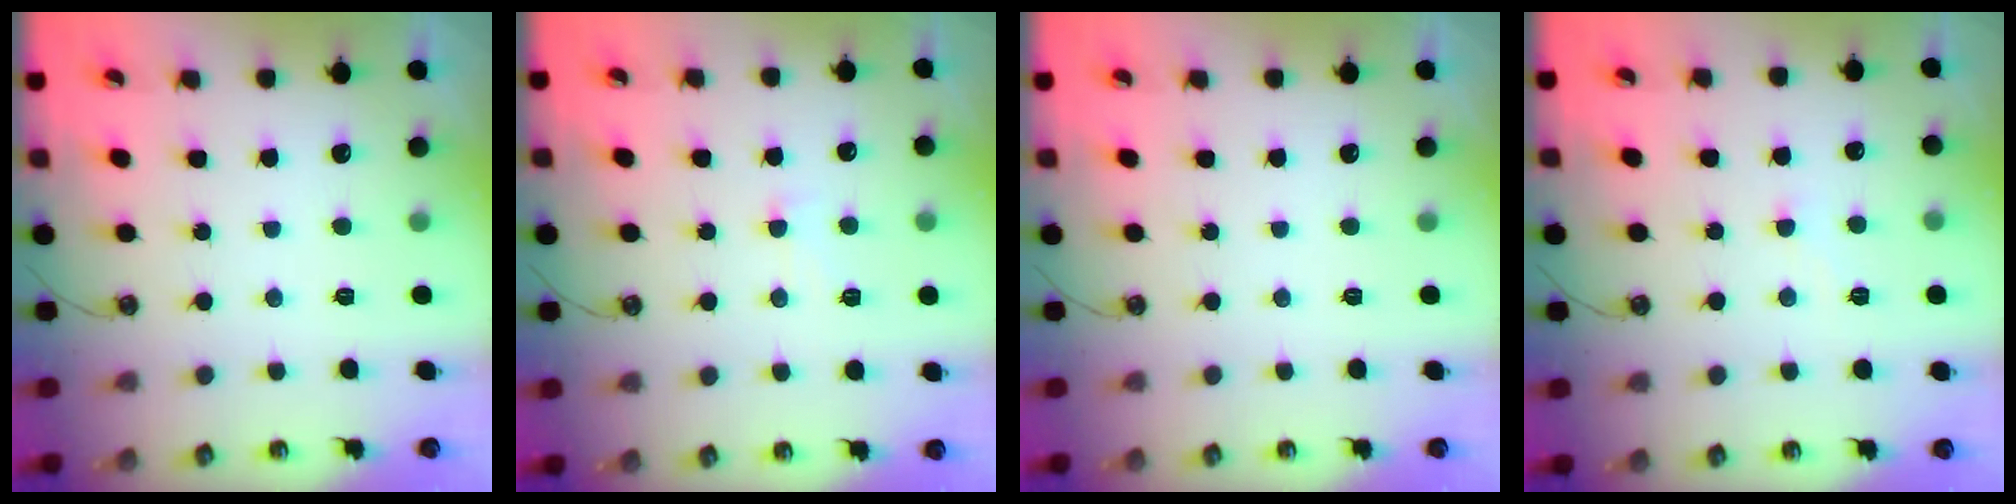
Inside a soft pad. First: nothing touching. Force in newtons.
{"total": 0.8, "press": 0.7, "slide": 0.5}
{"total": 0.0}
{"total": 3.4, "press": 3.4, "slide": 0.4}